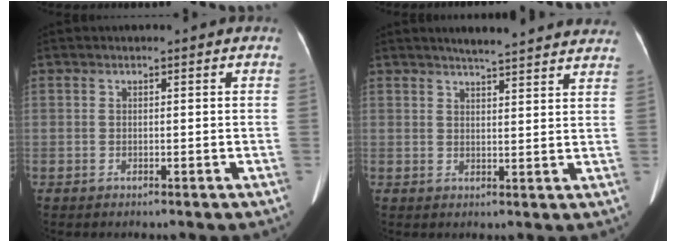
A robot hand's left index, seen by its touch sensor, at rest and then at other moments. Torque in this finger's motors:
{"motor_torque": [0.21, -0.41, 0.00, 0.04]}